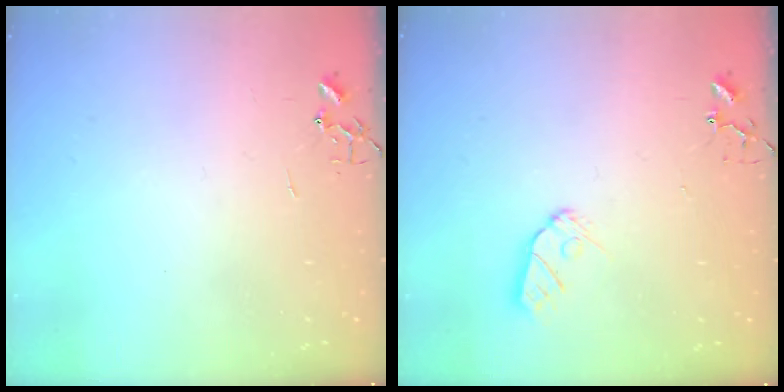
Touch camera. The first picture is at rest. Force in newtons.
{"total": 7.6, "press": 7.6, "slide": 0.5}